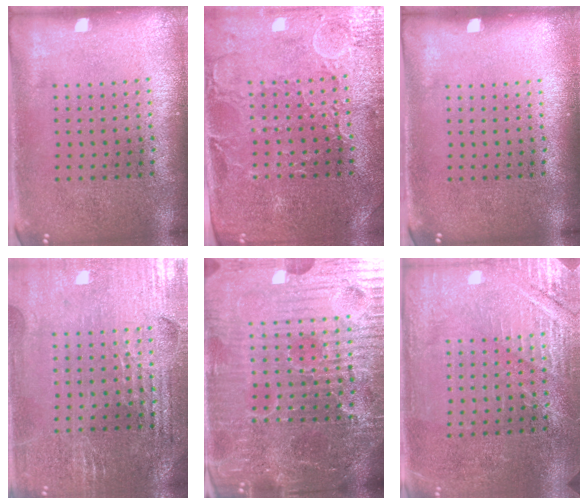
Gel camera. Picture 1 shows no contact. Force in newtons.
{"total": 1.1, "press": 1.0, "slide": 0.4}
{"total": 0.0}
{"total": 2.8, "press": 2.8, "slide": 0.4}
{"total": 7.3, "press": 6.5, "slide": 3.2}
{"total": 2.9, "press": 2.9, "slide": 0.3}